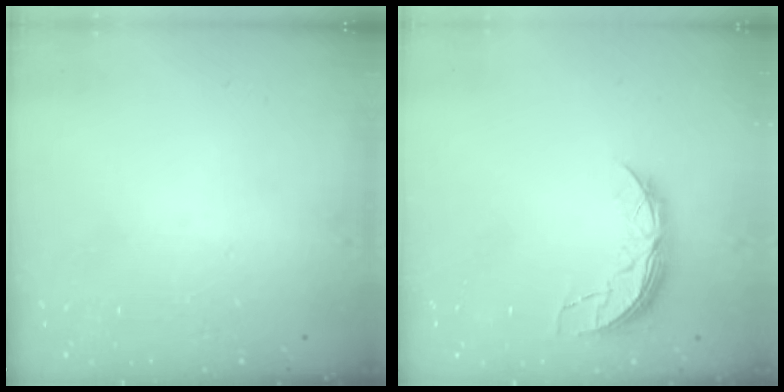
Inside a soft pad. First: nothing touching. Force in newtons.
{"total": 6.9, "press": 6.9, "slide": 0.5}